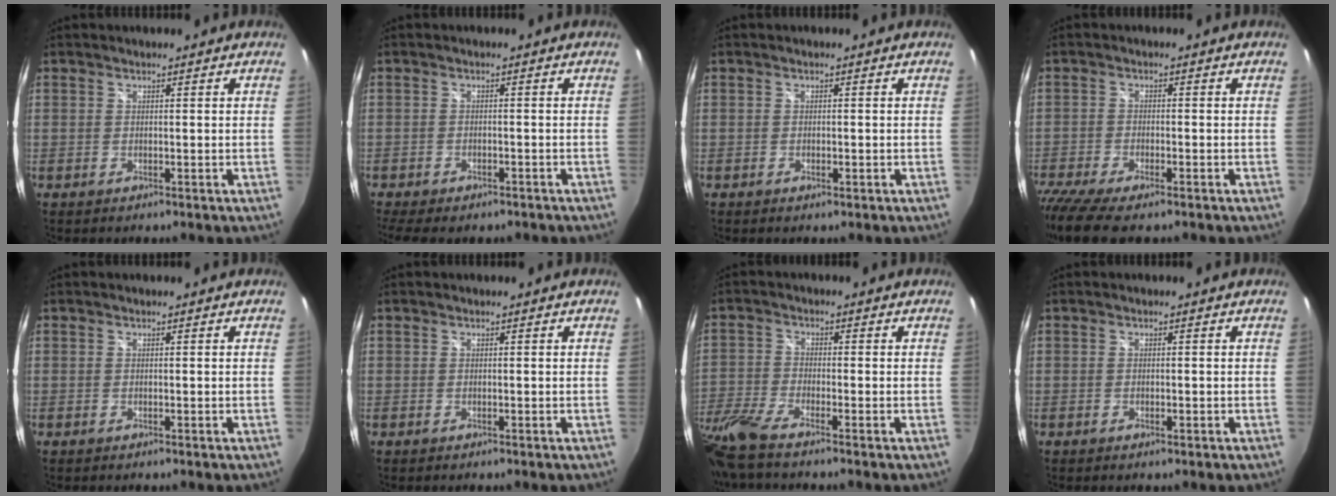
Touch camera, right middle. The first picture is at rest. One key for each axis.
{"total": 8.1, "fx": -6.4, "fy": 3.0, "fz": 4.0, "tx": -0.095, "ty": -0.029, "tz": -0.096}
{"total": 0.8, "fx": -0.5, "fy": 0.4, "fz": 0.5, "tx": -0.008, "ty": -0.003, "tz": -0.008}
{"total": 11.3, "fx": -8.7, "fy": 2.8, "fz": 6.6, "tx": -0.161, "ty": -0.054, "tz": -0.157}
{"total": 0.0}
{"total": 0.0}
{"total": 9.9, "fx": -7.8, "fy": 1.1, "fz": 5.9, "tx": -0.146, "ty": -0.036, "tz": -0.158}
{"total": 0.6, "fx": -0.3, "fy": 0.3, "fz": 0.3, "tx": -0.005, "ty": -0.002, "tz": -0.006}